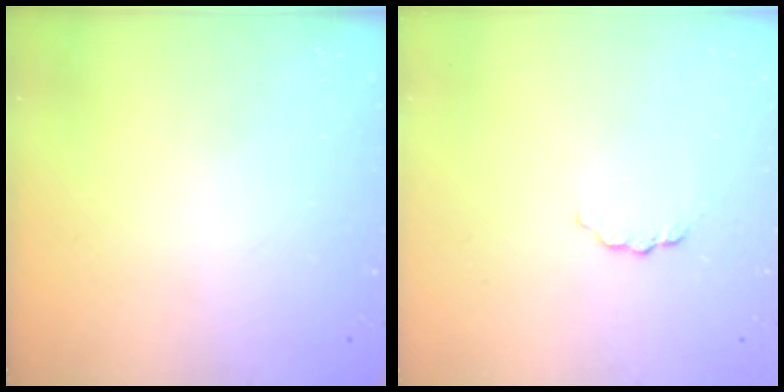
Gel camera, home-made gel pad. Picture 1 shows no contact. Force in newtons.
{"total": 3.7, "press": 3.7, "slide": 0.3}